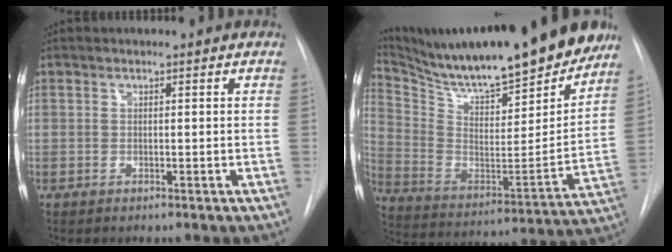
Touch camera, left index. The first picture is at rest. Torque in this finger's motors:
{"motor_torque": [-0.01, -0.90, 0.30, 0.09]}